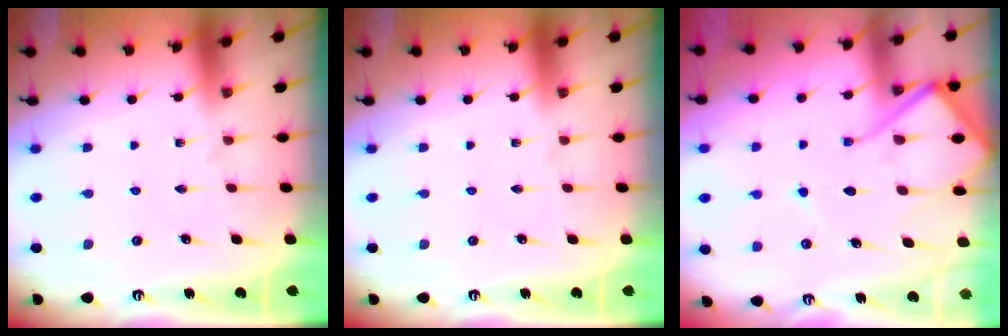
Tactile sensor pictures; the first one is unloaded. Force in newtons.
{"total": 0.0}
{"total": 14.6, "press": 14.5, "slide": 1.4}